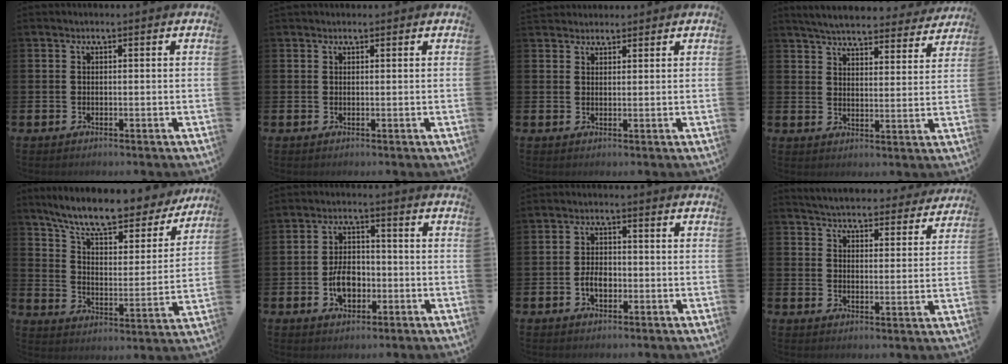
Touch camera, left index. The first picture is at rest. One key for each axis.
{"total": 0.7, "fx": 0.7, "fy": 0.3, "fz": 0.0, "tx": 0.008, "ty": -0.001, "tz": 0.011}
{"total": 2.4, "fx": 2.2, "fy": 0.7, "fz": -0.2, "tx": 0.006, "ty": -0.007, "tz": 0.040}
{"total": 5.4, "fx": 5.3, "fy": 0.6, "fz": 1.1, "tx": -0.033, "ty": -0.036, "tz": 0.088}
{"total": 9.6, "fx": 8.6, "fy": 2.0, "fz": 3.8, "tx": -0.092, "ty": -0.063, "tz": 0.142}
{"total": 5.2, "fx": -1.5, "fy": 3.5, "fz": 3.6, "tx": -0.052, "ty": 0.004, "tz": -0.030}
{"total": 3.2, "fx": -0.9, "fy": 2.0, "fz": 2.3, "tx": -0.028, "ty": -0.001, "tz": -0.021}
{"total": 5.0, "fx": 4.9, "fy": 0.8, "fz": 0.4, "tx": -0.019, "ty": -0.038, "tz": 0.083}